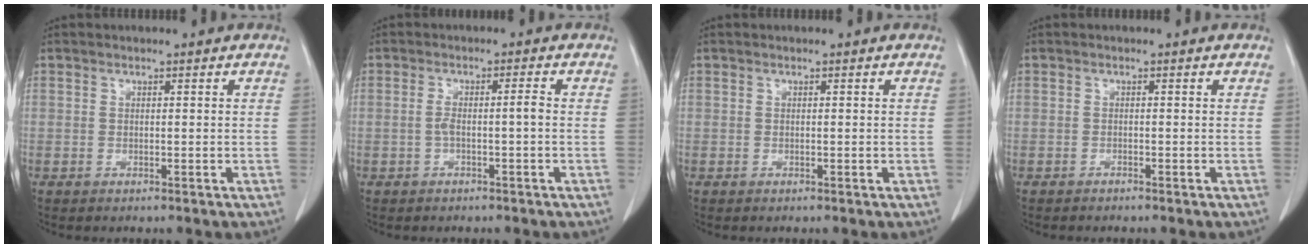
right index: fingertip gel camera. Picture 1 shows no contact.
{"total": 2.6, "force": [-0.6, 0.0, 2.5], "torque": [-0.049, 0.009, -0.007]}
{"total": 0.0}
{"total": 0.7, "force": [-0.7, 0.0, 0.1], "torque": [-0.002, 0.001, -0.009]}